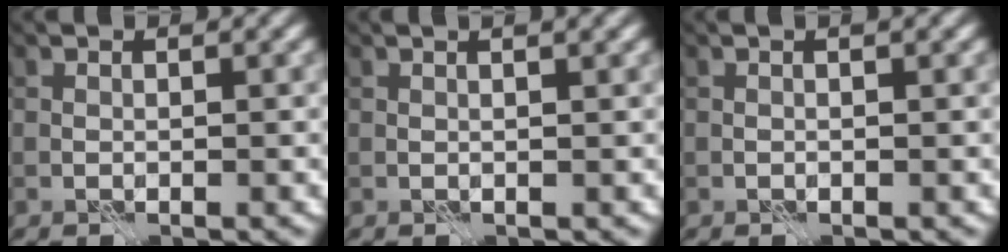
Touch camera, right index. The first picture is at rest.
{"total": 2.6, "force": [1.2, 1.0, 2.1], "torque": [-0.013, 0.005, -0.007]}
{"total": 0.9, "force": [0.3, 0.1, 0.9], "torque": [-0.018, 0.000, 0.000]}